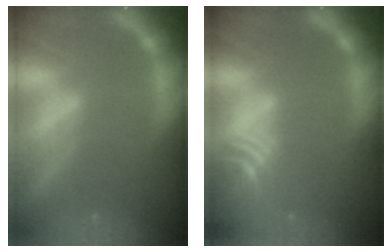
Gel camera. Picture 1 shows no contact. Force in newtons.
{"total": 6.0}